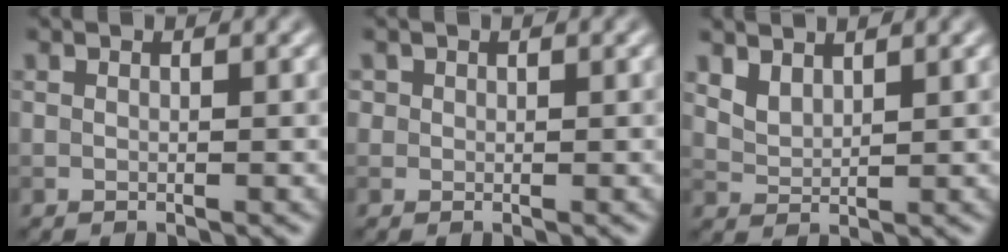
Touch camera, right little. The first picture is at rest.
{"total": 0.7, "force": [0.2, 0.7, 0.1], "torque": [0.006, -0.002, 0.001]}
{"total": 2.1, "force": [1.8, 0.9, 0.8], "torque": [-0.023, -0.001, 0.042]}